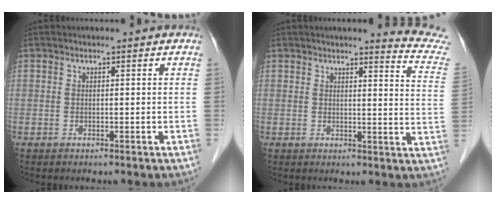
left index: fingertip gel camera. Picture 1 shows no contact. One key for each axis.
{"total": 9.7, "fx": 9.4, "fy": -0.7, "fz": 2.0, "tx": -0.014, "ty": -0.076, "tz": 0.082}